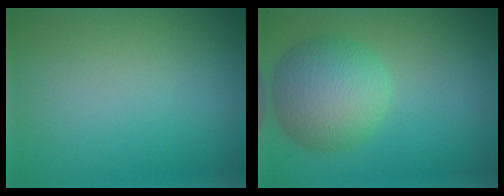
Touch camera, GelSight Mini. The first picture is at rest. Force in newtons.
{"total": 6.6, "press": 6.6, "slide": 0.2}